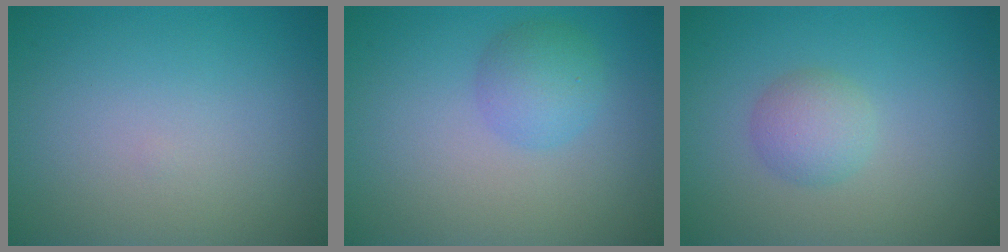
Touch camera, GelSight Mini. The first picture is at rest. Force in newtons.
{"total": 2.7, "press": 2.7, "slide": 0.1}
{"total": 2.3, "press": 2.3, "slide": 0.1}